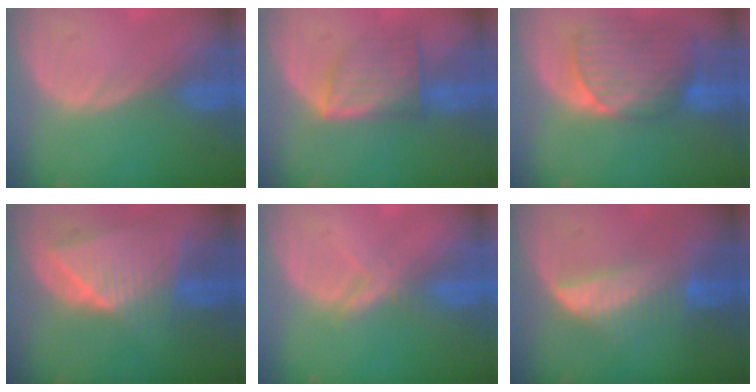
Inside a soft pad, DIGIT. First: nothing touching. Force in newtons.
{"total": 7.3, "press": 6.6, "slide": 3.2}
{"total": 9.7, "press": 8.5, "slide": 4.7}
{"total": 9.1, "press": 8.0, "slide": 4.3}
{"total": 2.1, "press": 2.1, "slide": 0.2}
{"total": 6.4, "press": 5.9, "slide": 2.5}